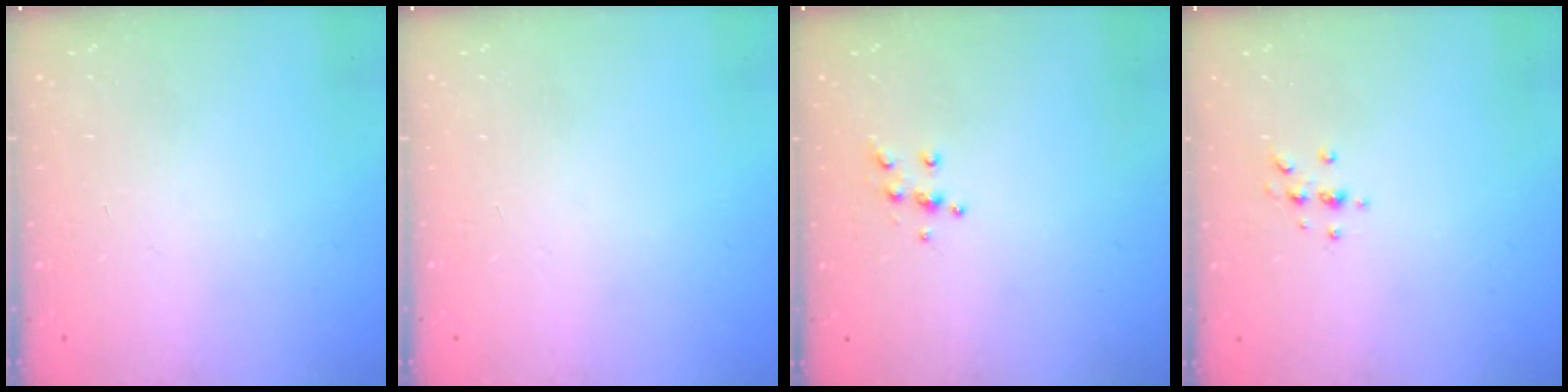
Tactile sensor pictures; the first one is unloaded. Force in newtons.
{"total": 0.0}
{"total": 5.2, "press": 5.2, "slide": 0.6}
{"total": 3.3, "press": 3.2, "slide": 0.4}